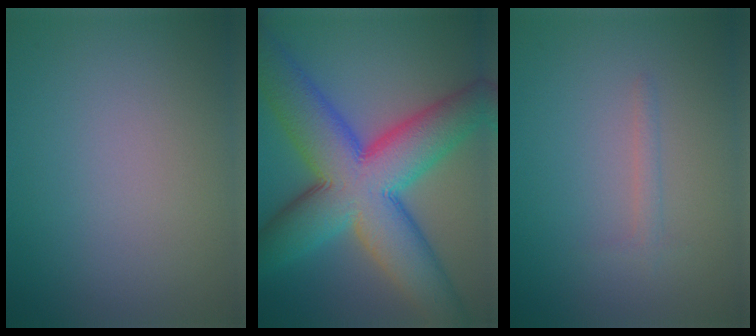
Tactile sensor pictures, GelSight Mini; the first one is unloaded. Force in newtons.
{"total": 13.9, "press": 13.9, "slide": 0.3}
{"total": 0.9, "press": 0.9, "slide": 0.0}